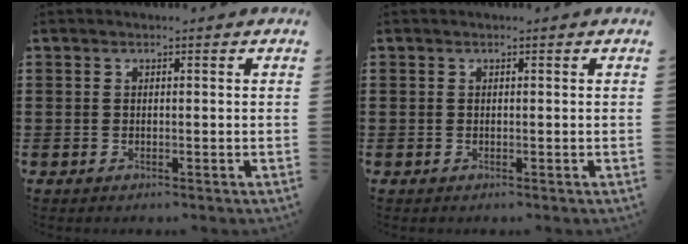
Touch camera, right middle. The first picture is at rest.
{"total": 0.0}